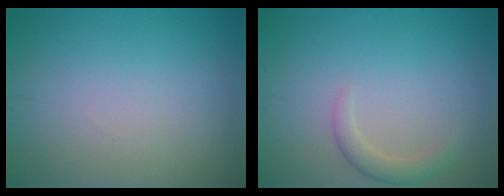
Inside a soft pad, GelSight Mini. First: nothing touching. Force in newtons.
{"total": 1.7, "press": 1.7, "slide": 0.2}